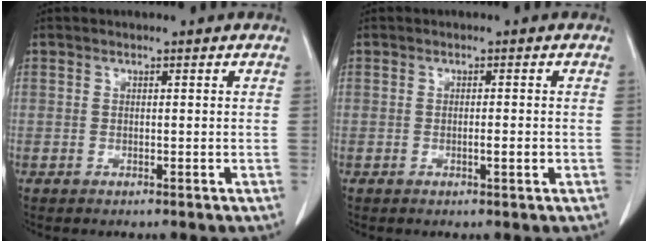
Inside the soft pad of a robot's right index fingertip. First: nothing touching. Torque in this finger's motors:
{"motor_torque": [0.19, -0.14, 0.02, 0.03]}